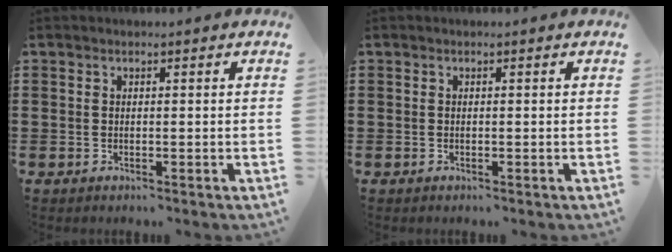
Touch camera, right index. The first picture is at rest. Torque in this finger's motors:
{"motor_torque": [0.00, 0.00, 0.00, -0.01]}